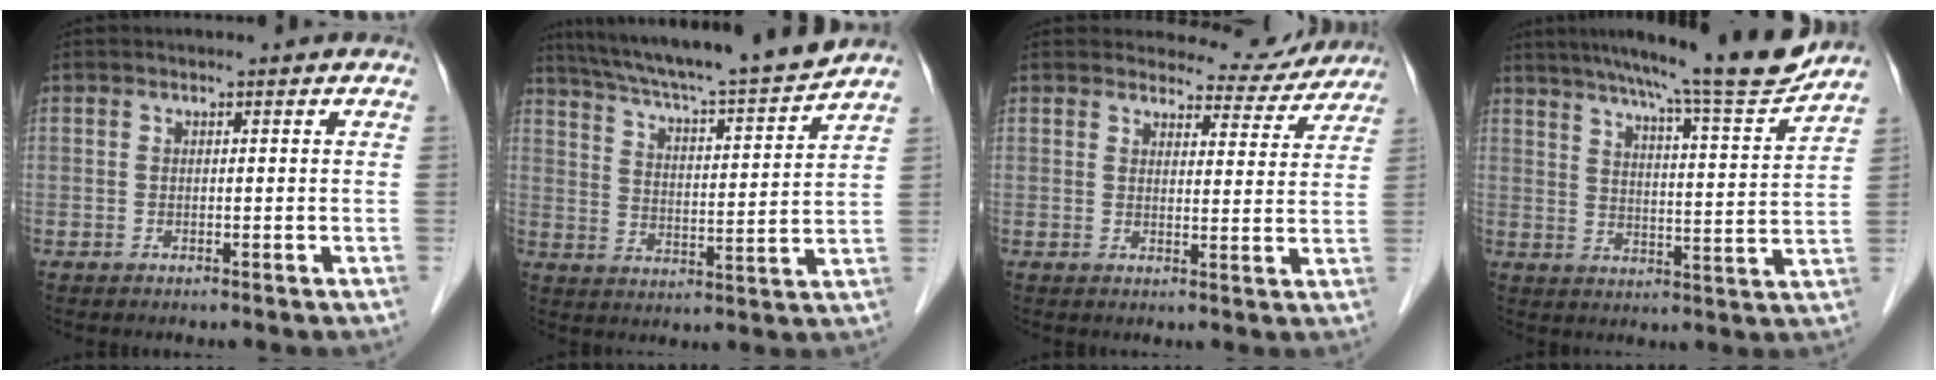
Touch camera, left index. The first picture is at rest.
{"total": 17.1, "force": [15.6, -0.6, 7.1], "torque": [-0.121, -0.012, 0.236]}
{"total": 7.8, "force": [7.5, 2.2, 0.1], "torque": [0.011, -0.013, 0.078]}
{"total": 15.6, "force": [13.8, -0.5, 7.3], "torque": [-0.110, -0.020, 0.189]}